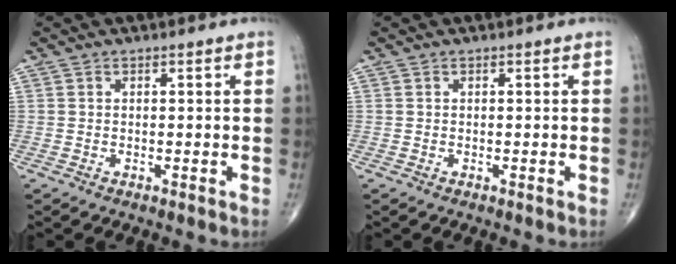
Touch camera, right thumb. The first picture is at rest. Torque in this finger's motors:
{"motor_torque": [0.00, 0.00, 0.04, 0.05, 0.00]}